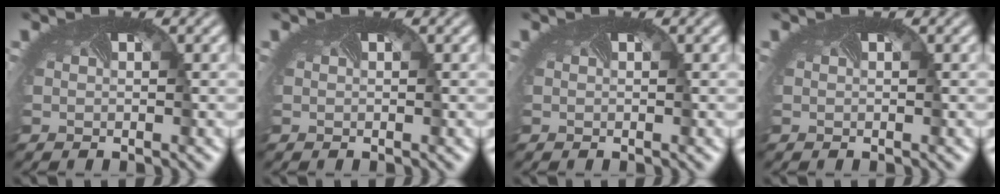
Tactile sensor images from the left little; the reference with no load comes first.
{"total": 0.0}
{"total": 0.0}
{"total": 0.0}